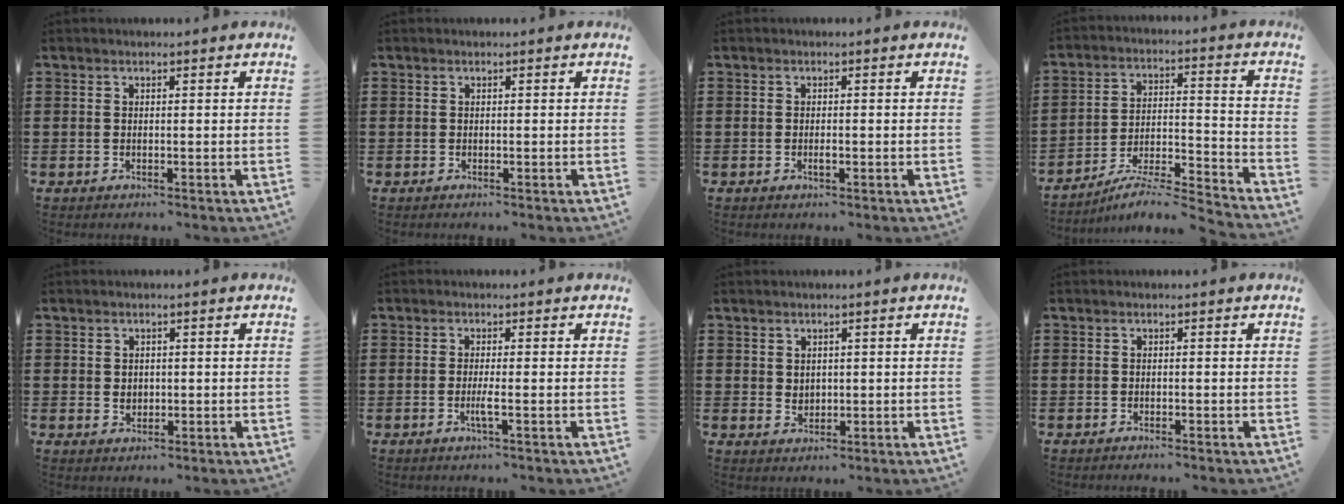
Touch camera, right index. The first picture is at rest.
{"total": 0.0}
{"total": 1.0, "force": [-0.4, 0.3, 0.9], "torque": [-0.016, -0.005, -0.005]}
{"total": 5.6, "force": [-5.2, -0.2, 2.0], "torque": [-0.037, -0.013, -0.106]}
{"total": 1.4, "force": [0.3, 1.3, 0.5], "torque": [-0.012, 0.008, 0.004]}
{"total": 2.1, "force": [-0.7, -0.2, 2.0], "torque": [-0.040, -0.008, -0.016]}
{"total": 1.7, "force": [1.0, 1.4, 0.2], "torque": [-0.007, 0.008, 0.018]}
{"total": 0.5, "force": [-0.5, 0.0, 0.1], "torque": [-0.002, -0.002, -0.011]}